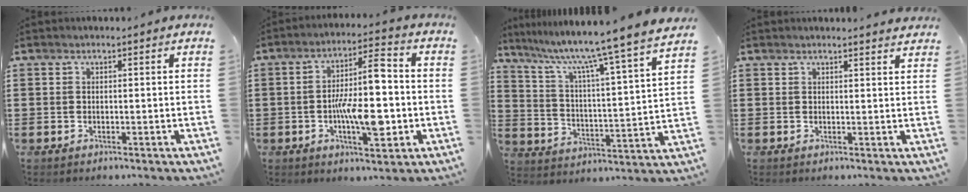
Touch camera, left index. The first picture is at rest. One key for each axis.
{"total": 11.5, "fx": -1.8, "fy": 4.0, "fz": 10.6, "tx": -0.167, "ty": 0.002, "tz": -0.034}
{"total": 8.6, "fx": 7.3, "fy": -1.4, "fz": 4.2, "tx": -0.105, "ty": -0.066, "tz": 0.109}
{"total": 1.3, "fx": 1.3, "fy": -0.1, "fz": 0.1, "tx": -0.004, "ty": -0.001, "tz": 0.026}